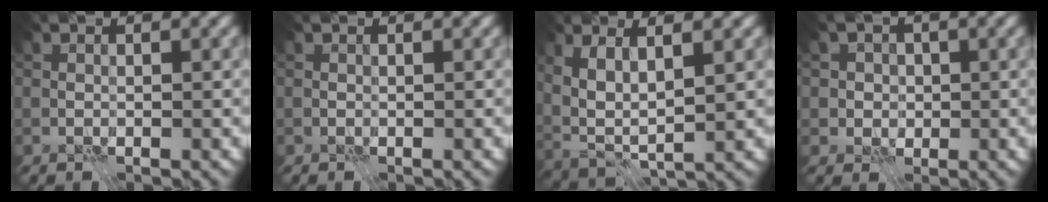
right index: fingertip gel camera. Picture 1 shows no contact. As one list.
[{"total": 0.0}, {"total": 5.4, "force": [1.7, 1.9, 4.8], "torque": [-0.107, -0.005, 0.031]}, {"total": 2.5, "force": [0.2, 2.4, 0.9], "torque": [0.003, 0.004, -0.003]}]